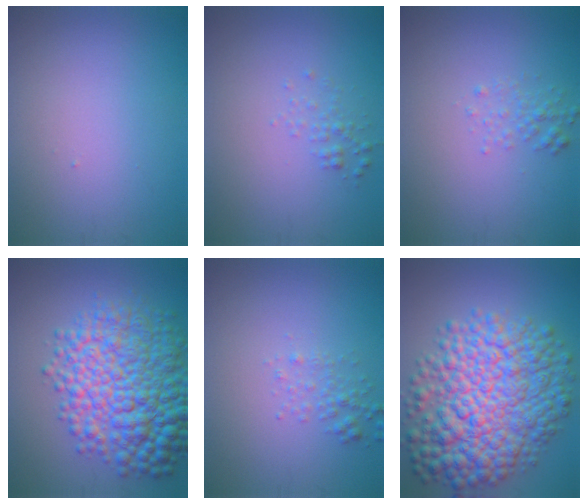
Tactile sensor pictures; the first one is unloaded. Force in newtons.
{"total": 1.1, "press": 1.1, "slide": 0.0}
{"total": 1.4, "press": 1.4, "slide": 0.1}
{"total": 10.6, "press": 10.6, "slide": 0.2}
{"total": 1.6, "press": 1.5, "slide": 0.2}
{"total": 12.2, "press": 12.2, "slide": 0.2}